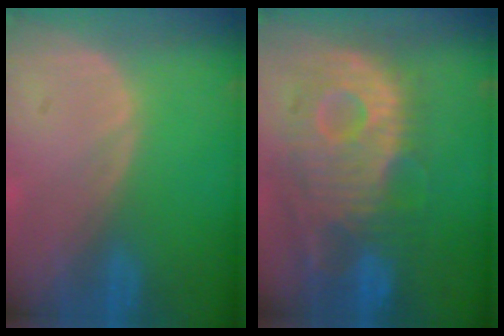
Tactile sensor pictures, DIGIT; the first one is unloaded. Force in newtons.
{"total": 12.0, "press": 10.8, "slide": 5.3}